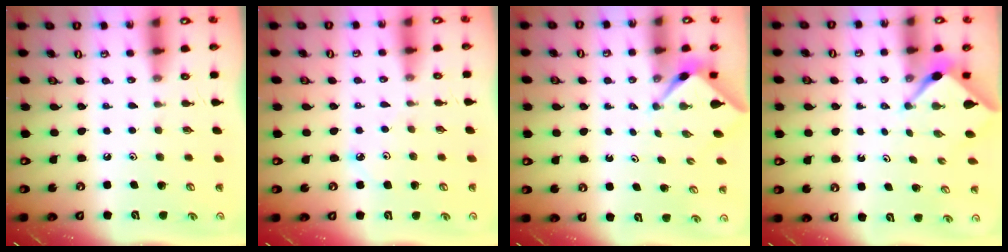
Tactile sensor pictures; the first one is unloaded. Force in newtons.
{"total": 3.5, "press": 3.4, "slide": 0.4}
{"total": 2.2, "press": 2.2, "slide": 0.2}
{"total": 2.2, "press": 2.2, "slide": 0.3}